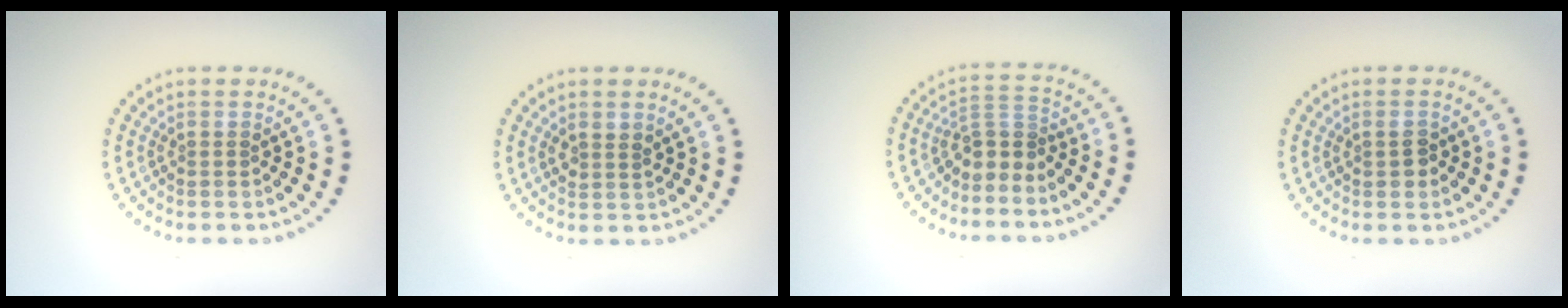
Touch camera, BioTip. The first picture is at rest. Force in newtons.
{"total": 1.3, "press": 1.2, "slide": 0.6}
{"total": 2.7, "press": 1.9, "slide": 1.9}
{"total": 1.5, "press": 1.5, "slide": 0.1}